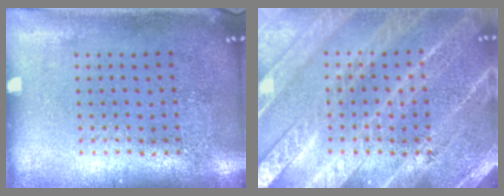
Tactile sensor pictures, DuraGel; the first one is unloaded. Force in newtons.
{"total": 5.4, "press": 5.3, "slide": 0.8}